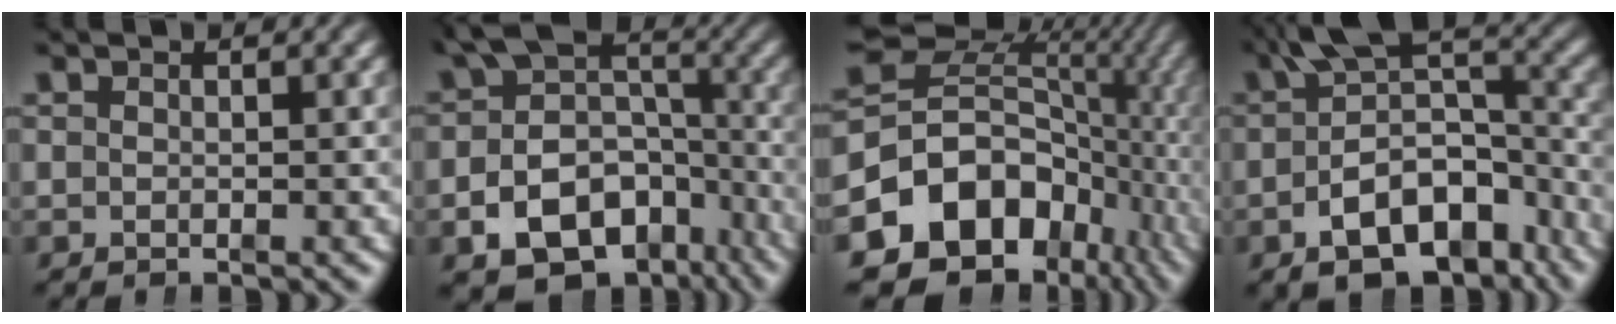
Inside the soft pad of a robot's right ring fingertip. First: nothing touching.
{"total": 13.4, "force": [-5.9, 10.4, 6.0], "torque": [-0.107, -0.042, -0.089]}
{"total": 23.9, "force": [-4.7, 19.2, 13.4], "torque": [-0.254, -0.047, -0.077]}
{"total": 10.0, "force": [-3.8, 6.1, 7.0], "torque": [-0.115, -0.026, -0.050]}